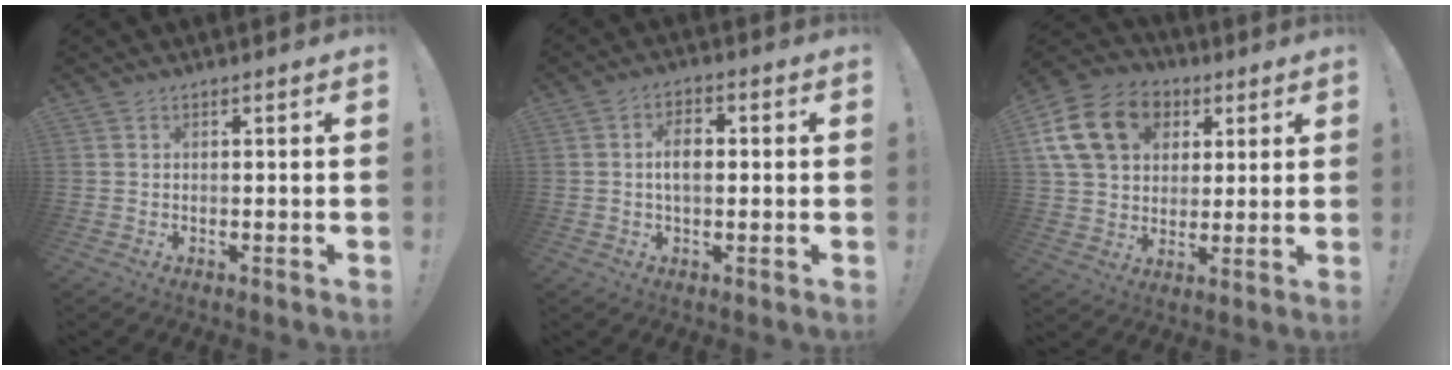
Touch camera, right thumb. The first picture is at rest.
{"total": 6.3, "force": [0.2, 3.5, 5.2], "torque": [-0.083, 0.005, -0.001]}
{"total": 19.7, "force": [6.7, 15.1, 10.7], "torque": [-0.174, -0.015, 0.134]}